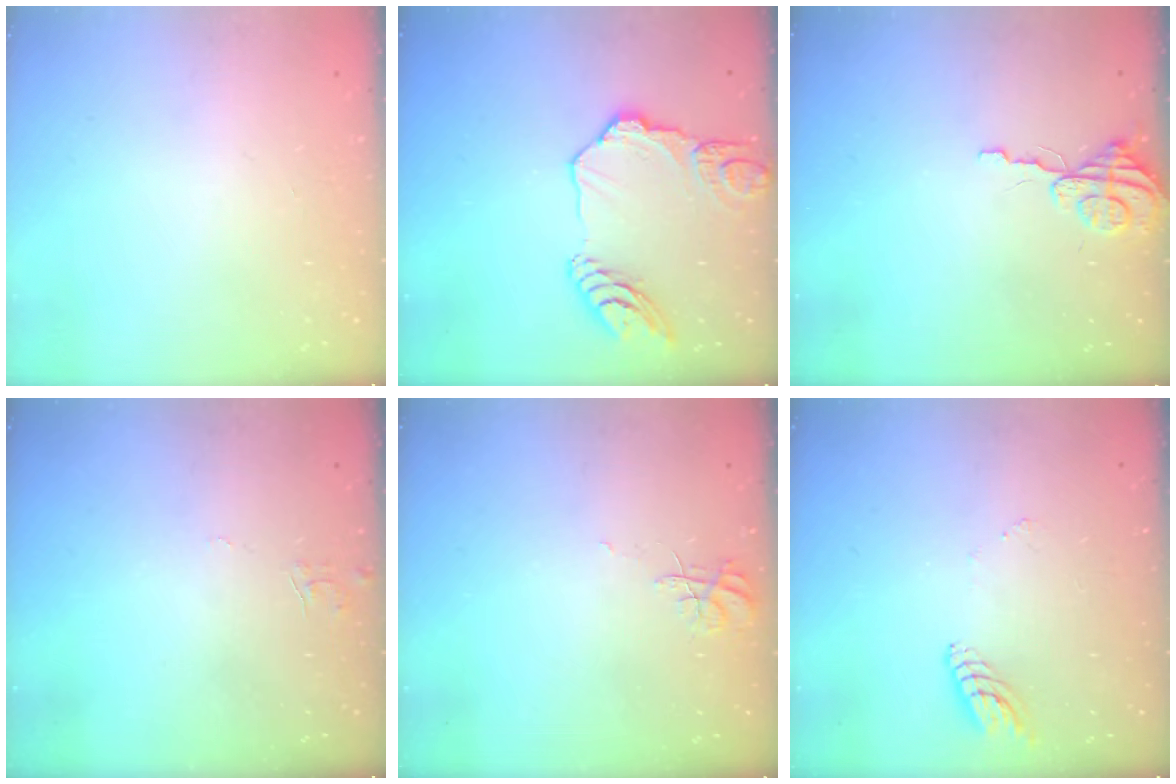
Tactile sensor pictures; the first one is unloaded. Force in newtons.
{"total": 14.1, "press": 14.0, "slide": 1.4}
{"total": 3.7, "press": 3.7, "slide": 0.4}
{"total": 5.2, "press": 5.2, "slide": 0.5}
{"total": 6.5, "press": 6.5, "slide": 0.4}
{"total": 6.8, "press": 6.8, "slide": 0.5}